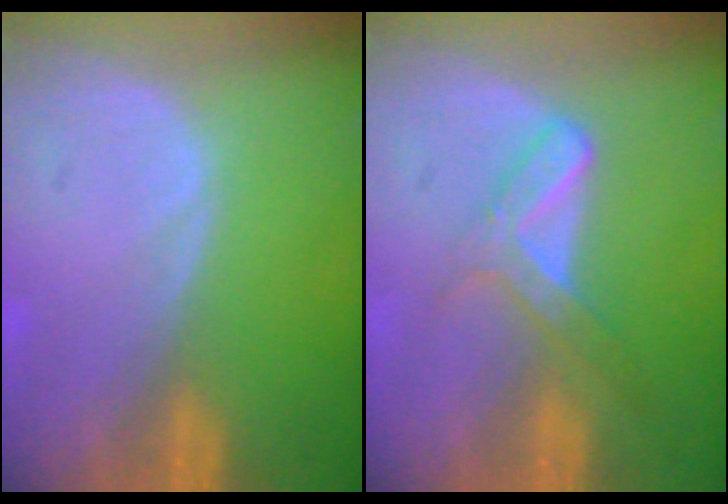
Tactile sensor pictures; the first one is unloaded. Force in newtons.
{"total": 5.3, "press": 4.6, "slide": 2.7}